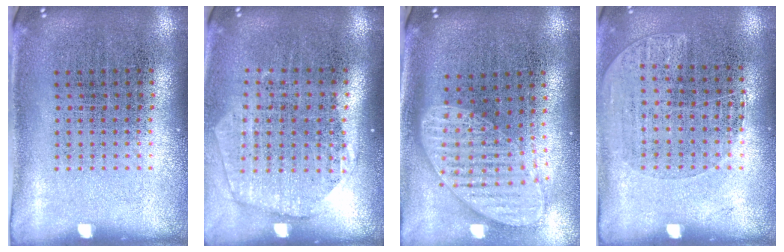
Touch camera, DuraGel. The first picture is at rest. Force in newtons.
{"total": 1.8, "press": 1.5, "slide": 0.9}
{"total": 1.8, "press": 1.5, "slide": 1.1}
{"total": 1.1, "press": 1.0, "slide": 0.6}